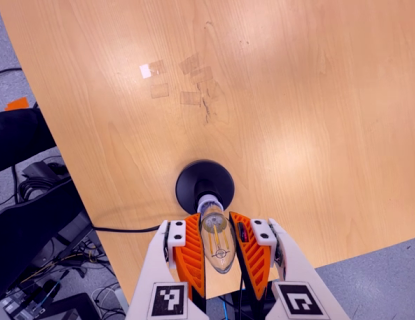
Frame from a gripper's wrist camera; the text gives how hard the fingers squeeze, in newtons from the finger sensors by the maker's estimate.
{"total": 20.5, "left": 21.7, "right": 19.4}